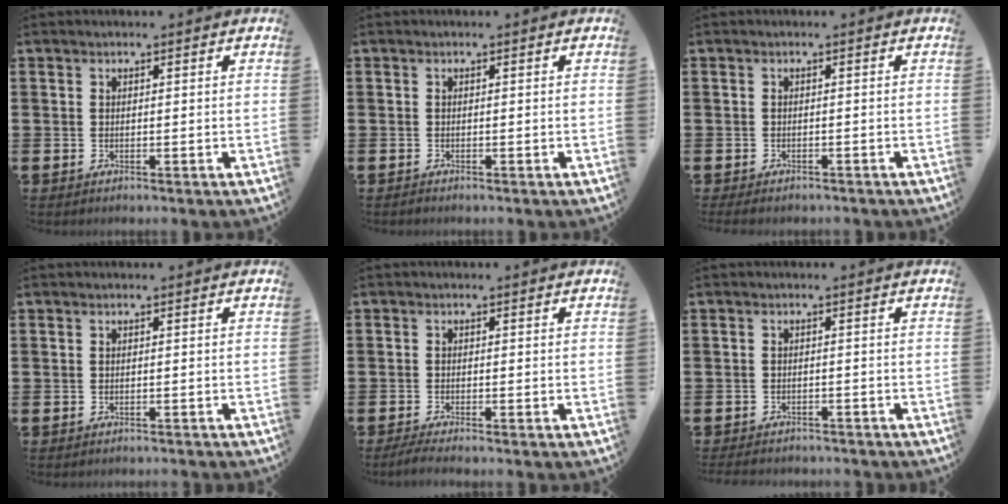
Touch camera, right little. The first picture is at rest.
{"total": 0.0}
{"total": 0.8, "force": [-0.6, 0.2, 0.3], "torque": [-0.007, 0.000, -0.014]}
{"total": 0.0}
{"total": 1.3, "force": [-0.9, 0.0, 0.9], "torque": [-0.015, -0.001, -0.018]}
{"total": 1.3, "force": [-1.3, 0.1, 0.0], "torque": [-0.004, 0.002, -0.027]}